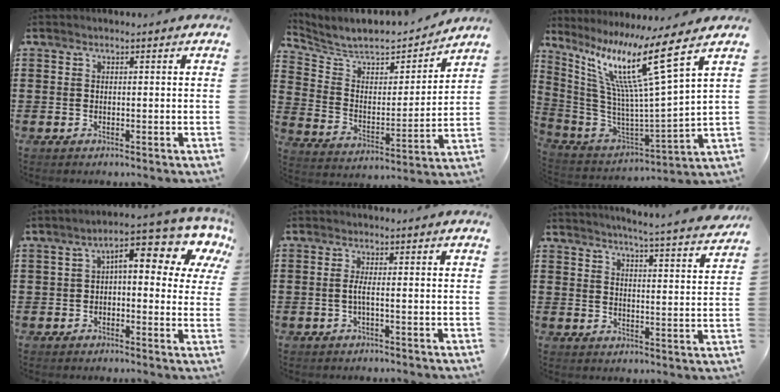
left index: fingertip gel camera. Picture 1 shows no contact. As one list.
[{"total": 6.4, "force": [5.9, 2.1, 1.6], "torque": [-0.068, -0.041, 0.098]}, {"total": 15.1, "force": [8.0, 0.8, 12.8], "torque": [-0.284, -0.045, 0.116]}, {"total": 9.8, "force": [4.5, 3.8, 7.9], "torque": [-0.123, -0.028, 0.064]}, {"total": 2.0, "force": [-0.4, -0.2, 1.9], "torque": [-0.043, -0.006, -0.013]}, {"total": 4.6, "force": [4.3, -1.0, 1.3], "torque": [-0.036, -0.039, 0.069]}]